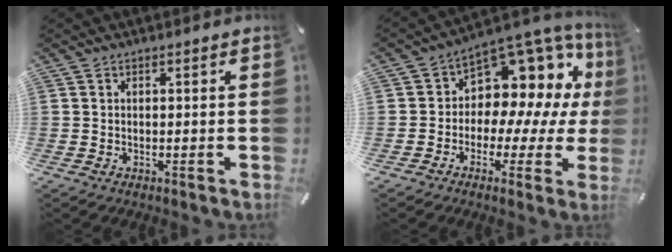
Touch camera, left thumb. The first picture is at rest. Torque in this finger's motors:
{"motor_torque": [1.47, 1.47, 0.19, 0.06, 0.13]}